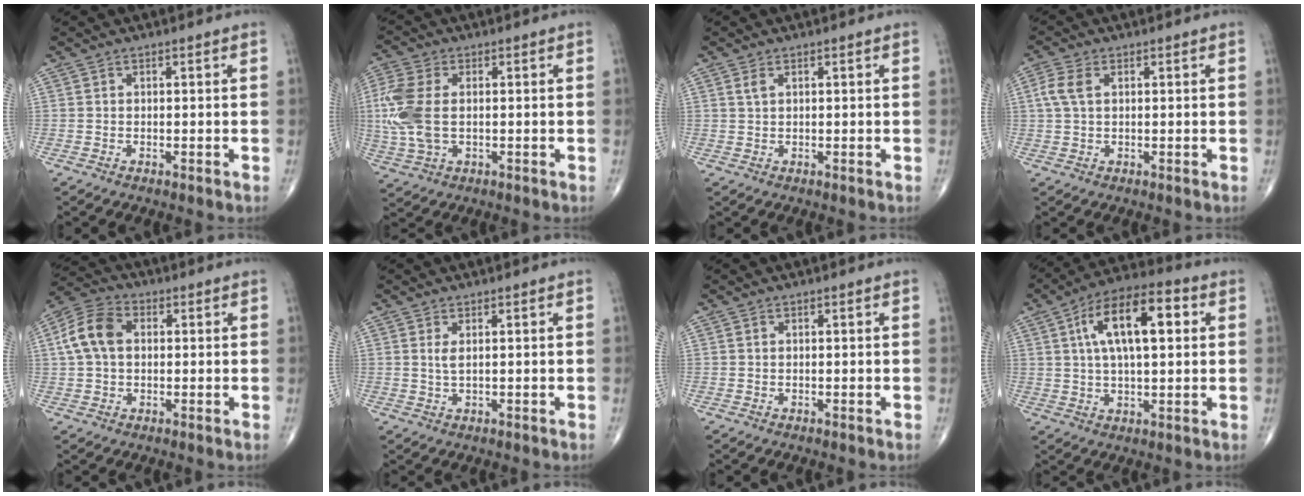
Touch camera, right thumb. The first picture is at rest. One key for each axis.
{"total": 10.9, "fx": 0.3, "fy": 6.4, "fz": 8.8, "tx": -0.230, "ty": 0.005, "tz": 0.007}
{"total": 1.3, "fx": 0.6, "fy": 0.7, "fz": 1.0, "tx": -0.022, "ty": 0.006, "tz": 0.015}
{"total": 4.0, "fx": 1.0, "fy": 2.4, "fz": 3.1, "tx": -0.083, "ty": 0.012, "tz": 0.019}
{"total": 9.0, "fx": 1.3, "fy": 6.2, "fz": 6.4, "tx": -0.128, "ty": 0.024, "tz": 0.018}
{"total": 1.7, "fx": 0.5, "fy": 0.4, "fz": 1.5, "tx": -0.034, "ty": -0.004, "tz": 0.015}
{"total": 0.0}
{"total": 15.1, "fx": 3.9, "fy": 6.4, "fz": 13.1, "tx": -0.212, "ty": 0.017, "tz": 0.058}